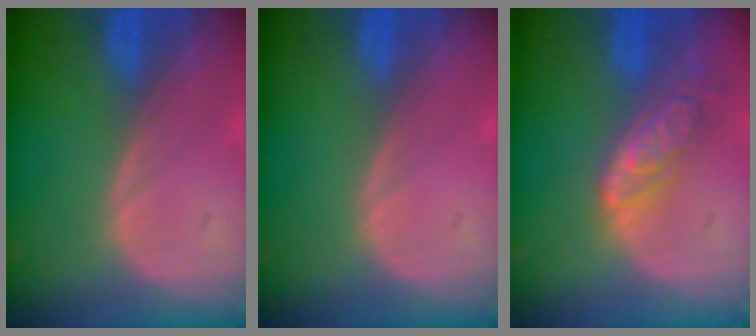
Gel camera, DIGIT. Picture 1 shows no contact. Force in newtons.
{"total": 0.0}
{"total": 6.3, "press": 5.5, "slide": 3.0}